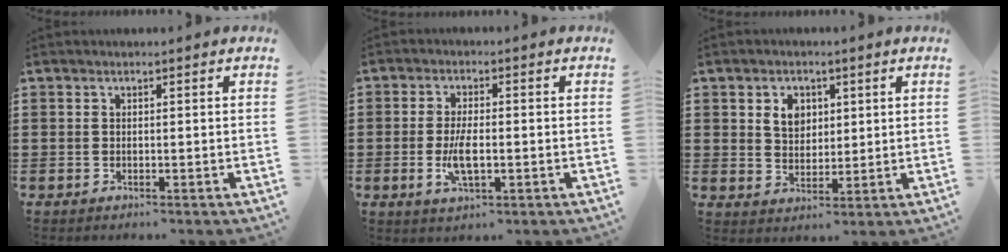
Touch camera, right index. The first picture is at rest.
{"total": 5.2, "force": [-1.0, 1.9, 4.7], "torque": [-0.102, -0.003, -0.022]}
{"total": 4.4, "force": [1.7, 3.4, 2.2], "torque": [-0.056, 0.012, 0.029]}